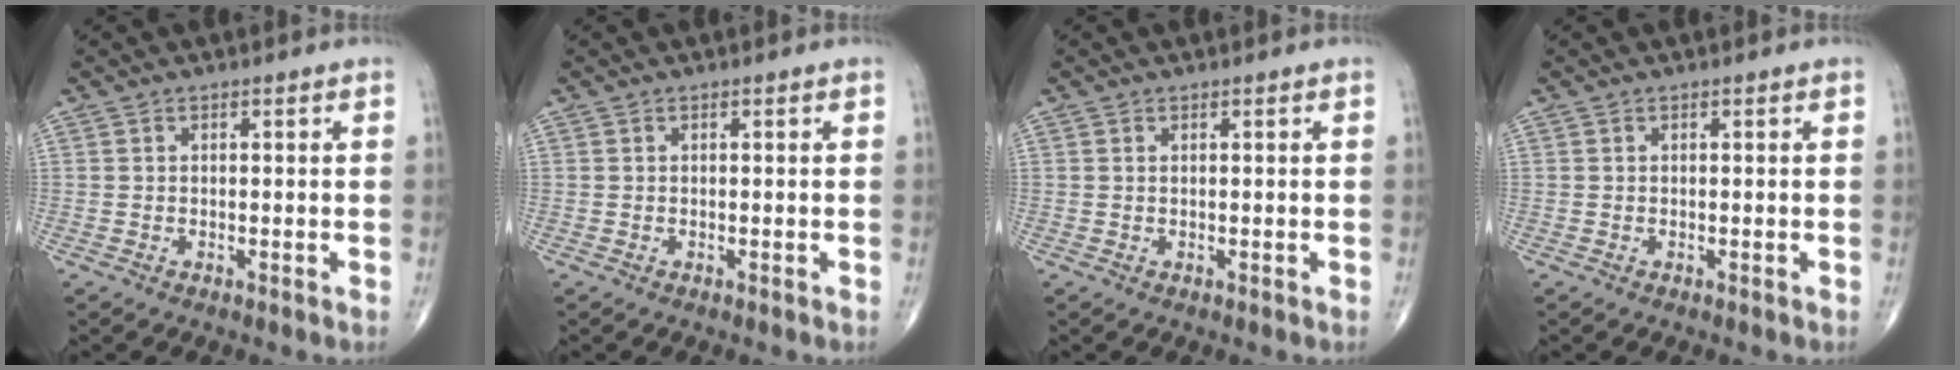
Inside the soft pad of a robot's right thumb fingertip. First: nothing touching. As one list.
[{"total": 0.0}, {"total": 0.0}, {"total": 0.0}]